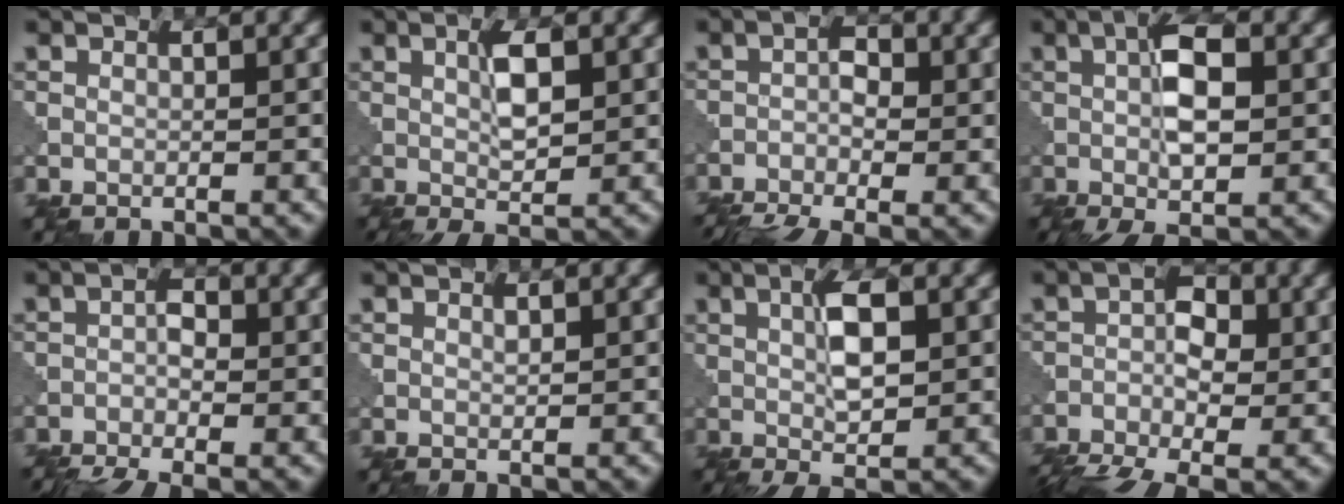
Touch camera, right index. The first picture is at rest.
{"total": 3.2, "force": [0.4, 0.7, 3.1], "torque": [-0.058, 0.002, 0.007]}
{"total": 5.7, "force": [-3.4, 2.3, 4.0], "torque": [-0.074, -0.012, -0.070]}
{"total": 5.7, "force": [0.0, 1.9, 5.4], "torque": [-0.096, 0.004, -0.005]}
{"total": 5.0, "force": [-3.1, 1.9, 3.5], "torque": [-0.066, -0.011, -0.065]}
{"total": 0.6, "force": [0.2, 0.1, 0.5], "torque": [-0.010, 0.002, 0.002]}
{"total": 4.2, "force": [0.3, 1.2, 4.0], "torque": [-0.075, 0.004, 0.007]}
{"total": 7.3, "force": [-3.6, 3.6, 5.2], "torque": [-0.094, -0.008, -0.075]}